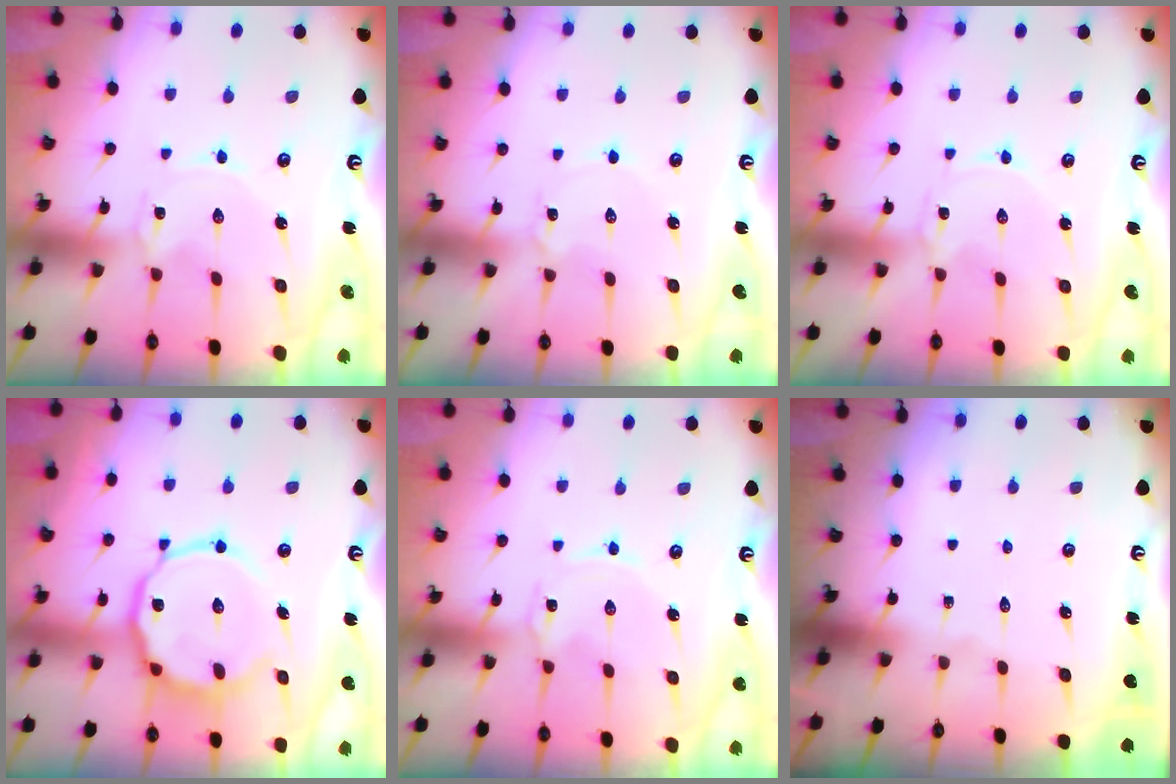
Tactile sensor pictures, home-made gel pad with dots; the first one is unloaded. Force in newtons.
{"total": 1.9, "press": 1.9, "slide": 0.2}
{"total": 0.0}
{"total": 14.0, "press": 13.9, "slide": 1.2}
{"total": 0.9, "press": 0.9, "slide": 0.1}
{"total": 0.0}